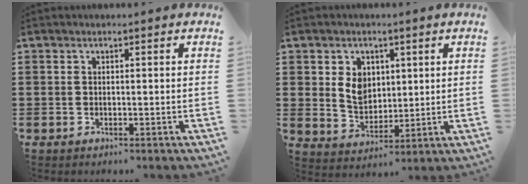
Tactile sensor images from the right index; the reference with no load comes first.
{"total": 5.8, "force": [1.6, 4.6, 3.1], "torque": [-0.060, 0.007, 0.025]}